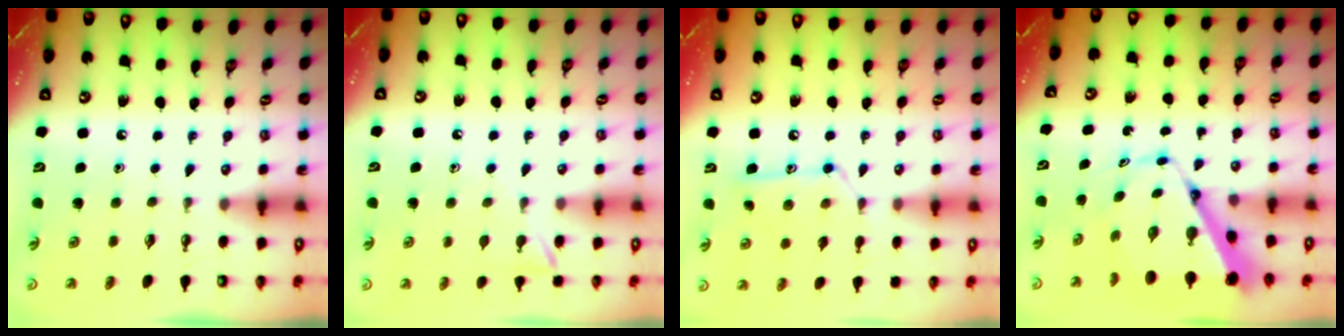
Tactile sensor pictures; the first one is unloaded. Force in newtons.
{"total": 6.5, "press": 6.4, "slide": 0.7}
{"total": 12.1, "press": 12.1, "slide": 0.6}
{"total": 10.8, "press": 10.8, "slide": 1.1}